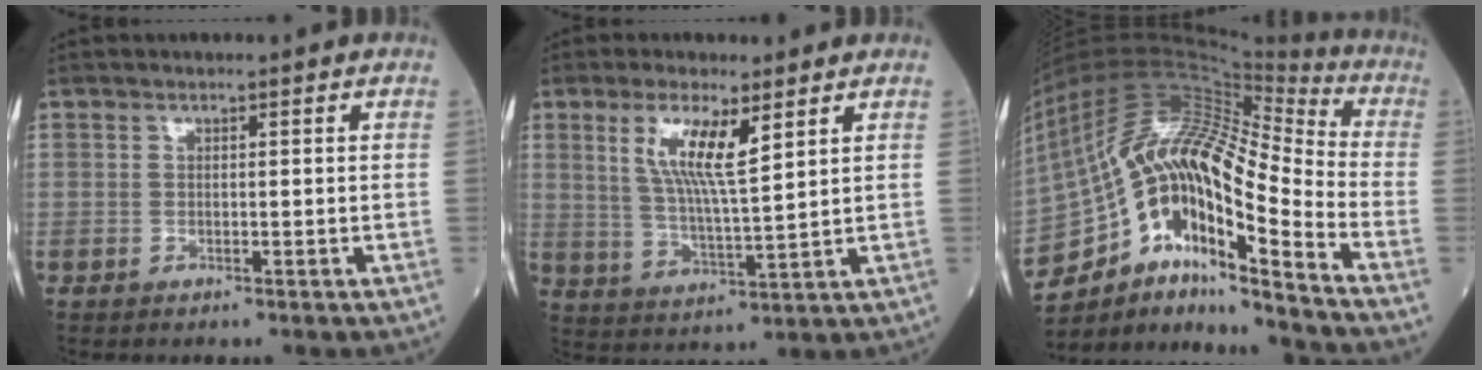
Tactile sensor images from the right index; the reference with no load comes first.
{"total": 8.0, "force": [3.7, 1.0, 7.1], "torque": [-0.141, -0.006, 0.073]}
{"total": 22.9, "force": [-11.8, 4.9, 19.0], "torque": [-0.335, 0.034, -0.201]}